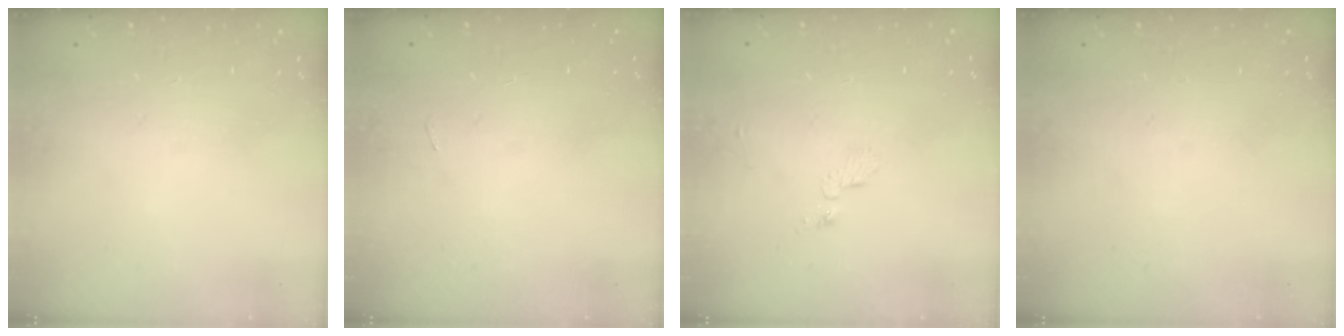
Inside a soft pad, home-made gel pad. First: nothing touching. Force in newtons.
{"total": 2.8, "press": 2.4, "slide": 1.4}
{"total": 4.0, "press": 4.0, "slide": 0.4}
{"total": 0.0}